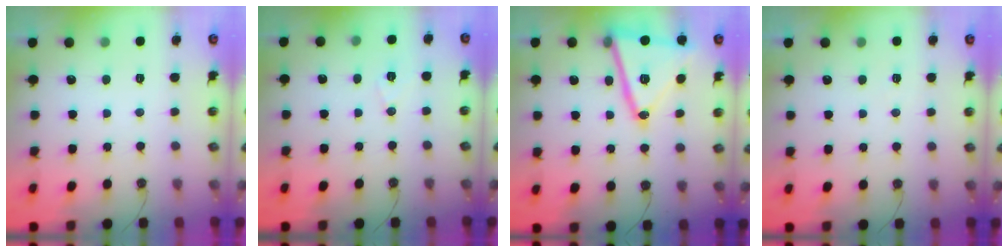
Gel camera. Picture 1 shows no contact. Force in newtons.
{"total": 7.1, "press": 5.5, "slide": 4.5}
{"total": 21.0, "press": 20.7, "slide": 3.5}
{"total": 5.1, "press": 5.0, "slide": 0.6}